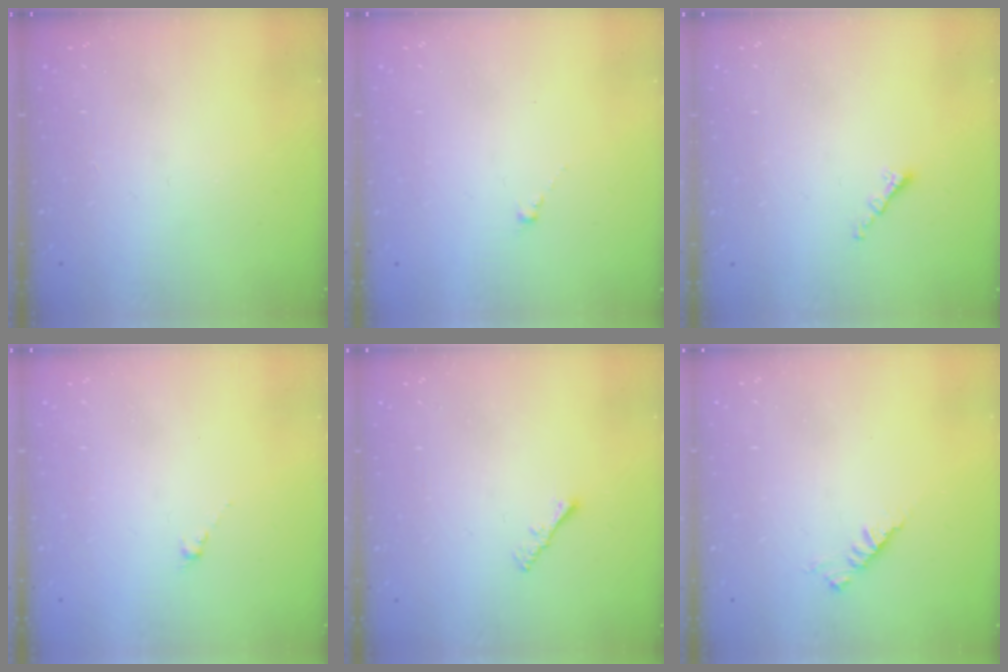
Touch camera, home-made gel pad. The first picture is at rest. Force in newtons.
{"total": 0.0}
{"total": 1.4, "press": 1.2, "slide": 0.6}
{"total": 0.0}
{"total": 1.3, "press": 1.3, "slide": 0.4}
{"total": 2.9, "press": 2.8, "slide": 0.7}